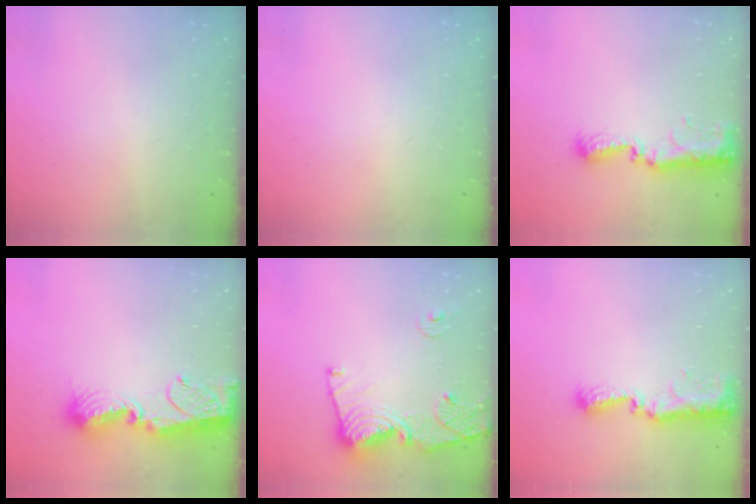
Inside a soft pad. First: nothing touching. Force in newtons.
{"total": 0.0}
{"total": 12.8, "press": 11.4, "slide": 5.9}
{"total": 15.7, "press": 15.6, "slide": 1.3}
{"total": 14.7, "press": 14.6, "slide": 1.8}
{"total": 9.1, "press": 9.1, "slide": 0.8}